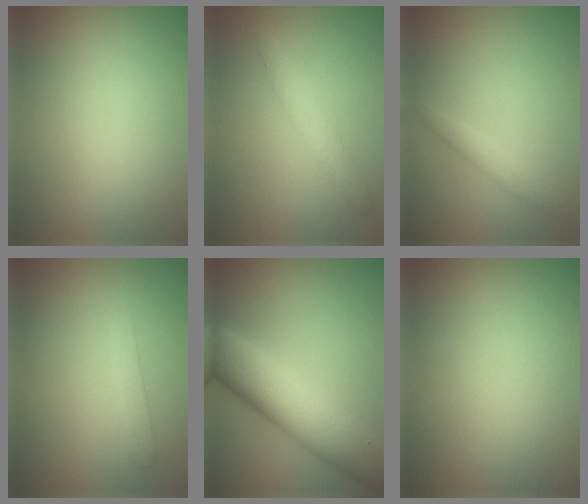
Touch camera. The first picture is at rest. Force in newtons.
{"total": 2.3, "press": 2.3, "slide": 0.0}
{"total": 1.4, "press": 1.4, "slide": 0.0}
{"total": 1.4, "press": 1.4, "slide": 0.1}
{"total": 9.6, "press": 9.5, "slide": 0.4}
{"total": 0.0}